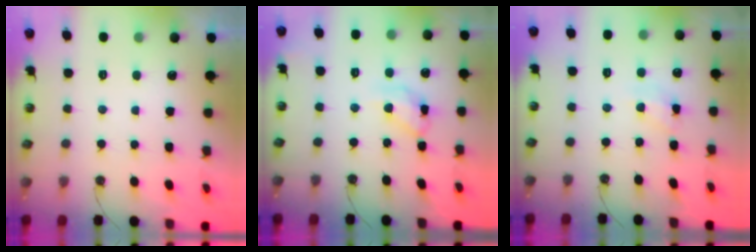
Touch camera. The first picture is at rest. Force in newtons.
{"total": 11.6, "press": 11.6, "slide": 0.1}
{"total": 4.6, "press": 4.6, "slide": 0.3}